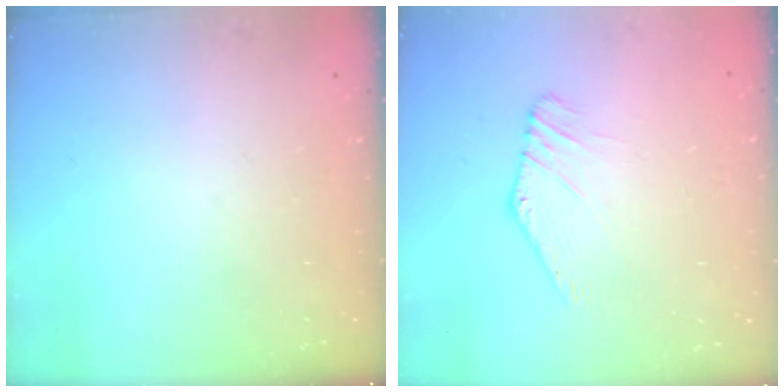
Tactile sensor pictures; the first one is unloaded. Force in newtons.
{"total": 2.7, "press": 2.7, "slide": 0.1}